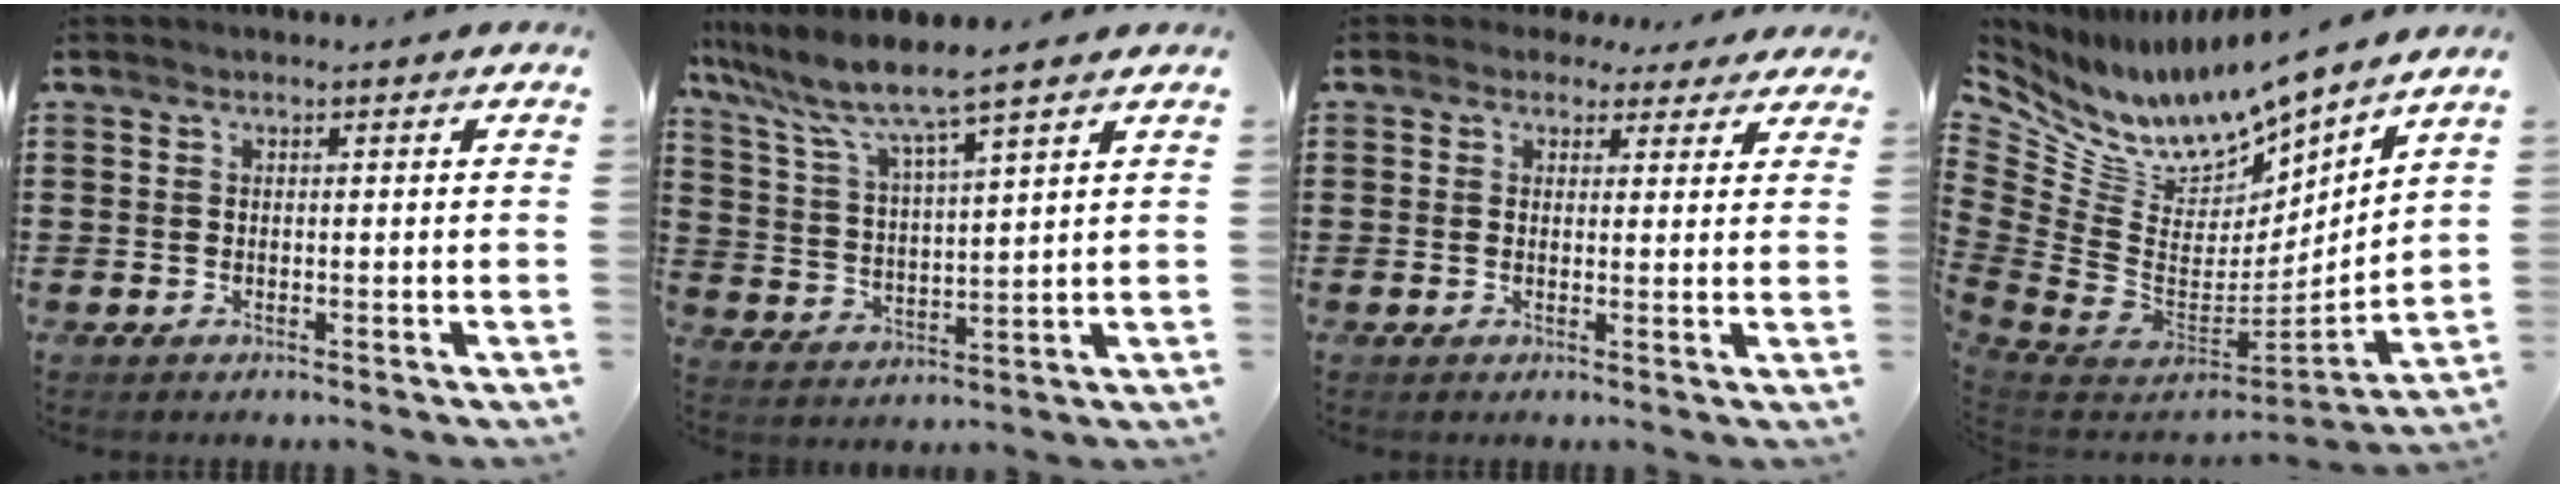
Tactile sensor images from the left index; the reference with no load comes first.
{"total": 6.5, "force": [5.6, -0.1, 3.4], "torque": [-0.092, -0.037, 0.089]}
{"total": 2.7, "force": [2.0, 1.7, 0.7], "torque": [-0.015, 0.003, 0.035]}
{"total": 9.2, "force": [8.5, 3.1, 1.8], "torque": [-0.097, -0.094, 0.147]}